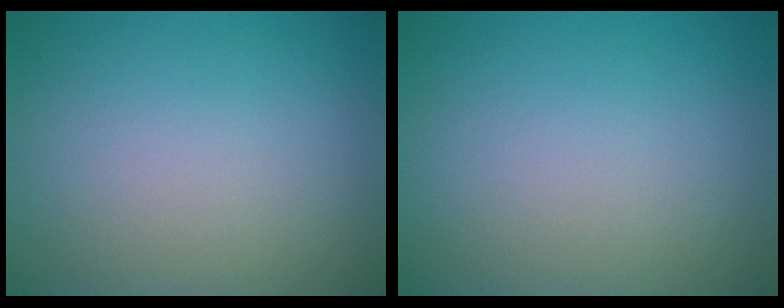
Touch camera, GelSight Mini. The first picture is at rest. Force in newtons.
{"total": 0.0}